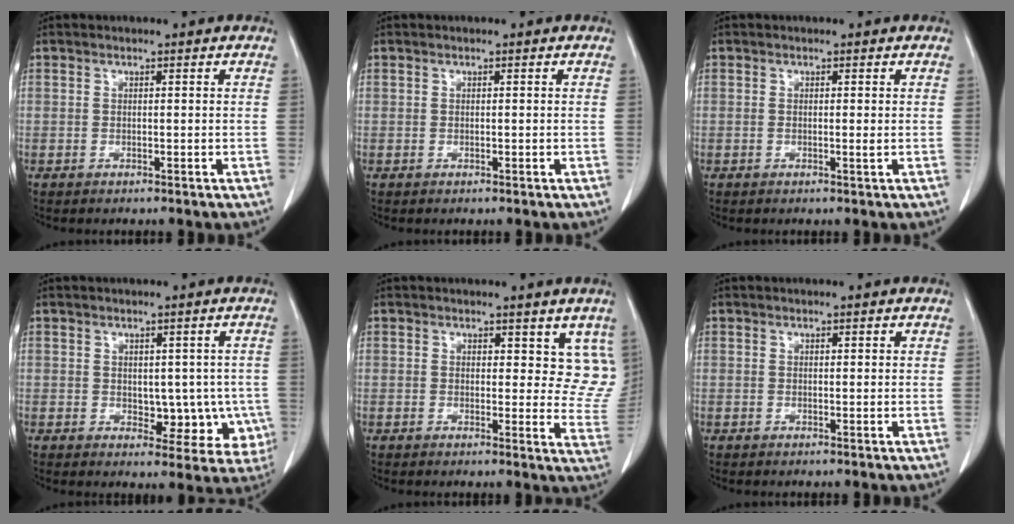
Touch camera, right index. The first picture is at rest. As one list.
[{"total": 0.0}, {"total": 0.7, "force": [-0.1, -0.1, 0.7], "torque": [-0.014, -0.002, -0.002]}, {"total": 7.4, "force": [-0.9, 4.7, 5.6], "torque": [-0.043, 0.008, 0.003]}, {"total": 7.1, "force": [4.8, 3.7, 3.7], "torque": [-0.014, -0.022, 0.045]}, {"total": 0.9, "force": [0.5, 0.2, 0.7], "torque": [-0.011, 0.000, 0.006]}]